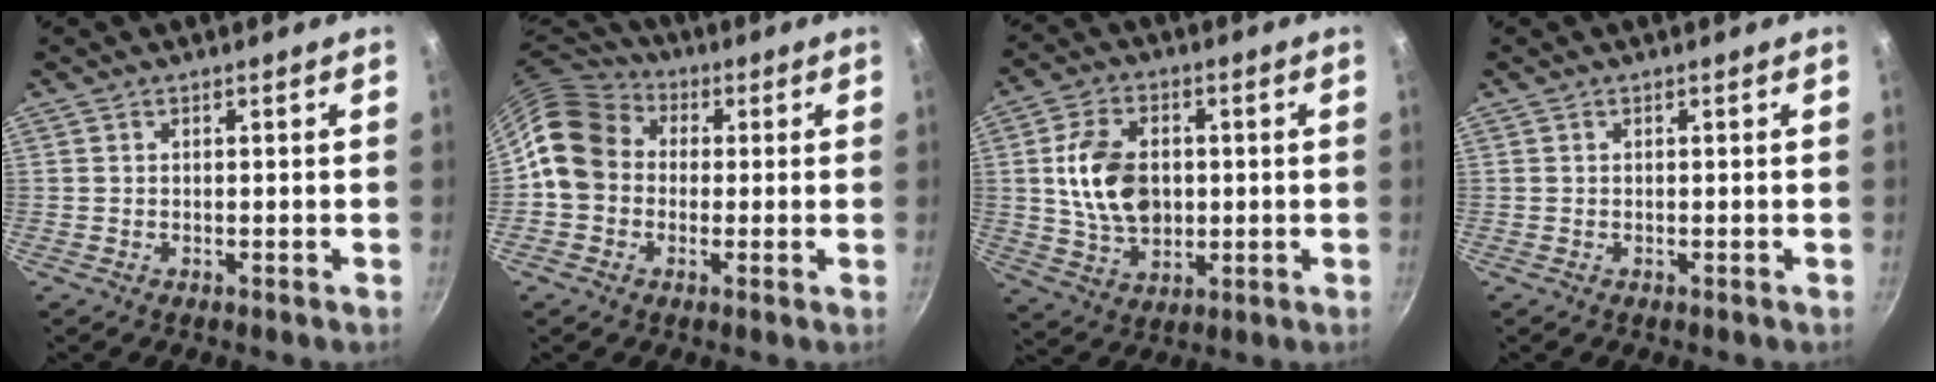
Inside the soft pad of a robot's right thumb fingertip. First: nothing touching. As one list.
[{"total": 12.7, "force": [0.9, 10.7, 6.8], "torque": [-0.101, 0.031, -0.002]}, {"total": 13.1, "force": [1.2, 9.0, 9.4], "torque": [-0.153, -0.002, 0.025]}, {"total": 0.0}]